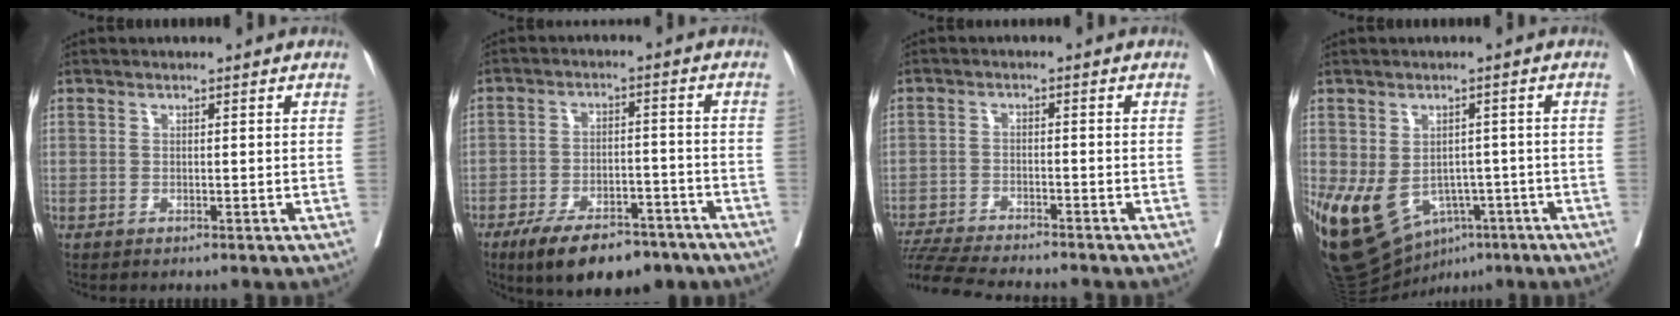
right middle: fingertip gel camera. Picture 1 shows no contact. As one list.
[{"total": 13.3, "force": [-9.8, 5.1, 7.3], "torque": [-0.104, 0.002, -0.152]}, {"total": 11.8, "force": [-10.9, 0.5, 4.7], "torque": [-0.079, -0.014, -0.174]}, {"total": 14.2, "force": [-6.1, 9.8, 8.2], "torque": [-0.167, 0.000, -0.078]}]